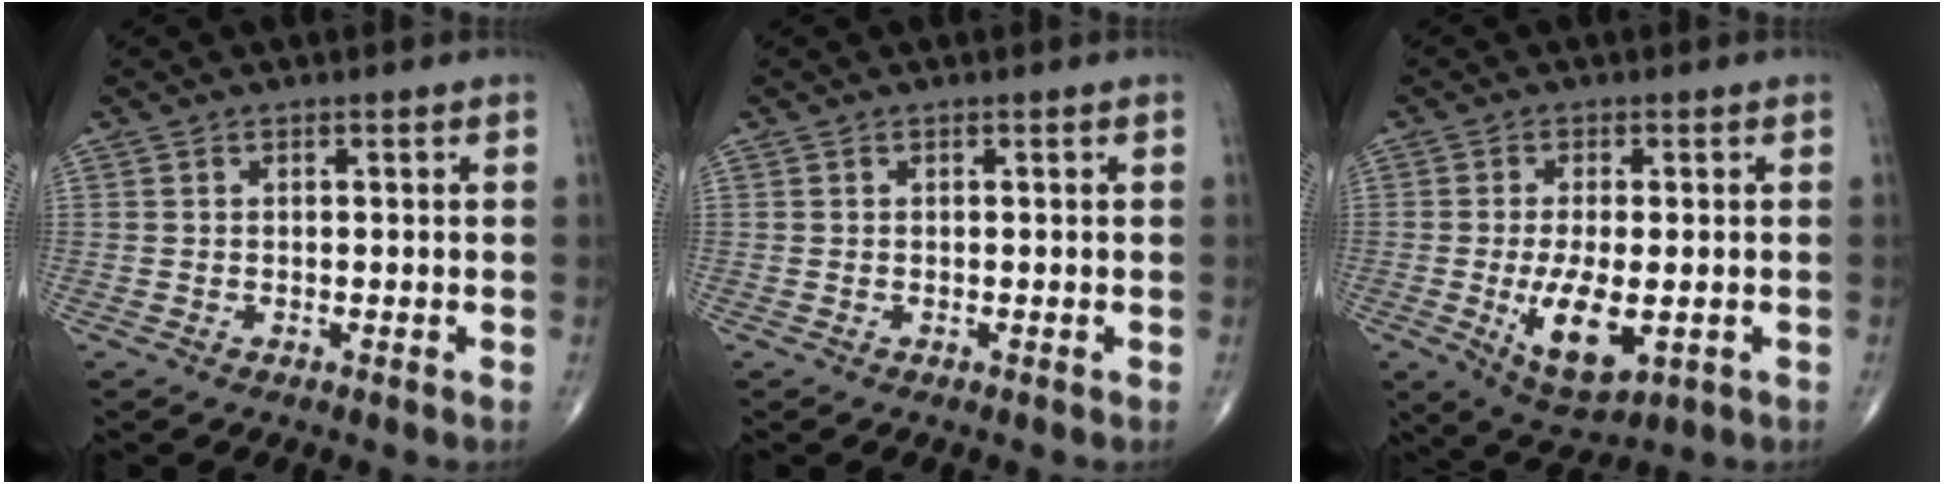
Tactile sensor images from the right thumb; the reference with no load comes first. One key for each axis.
{"total": 0.0}
{"total": 10.1, "fx": -2.1, "fy": 4.3, "fz": 8.9, "tx": -0.150, "ty": -0.020, "tz": -0.026}